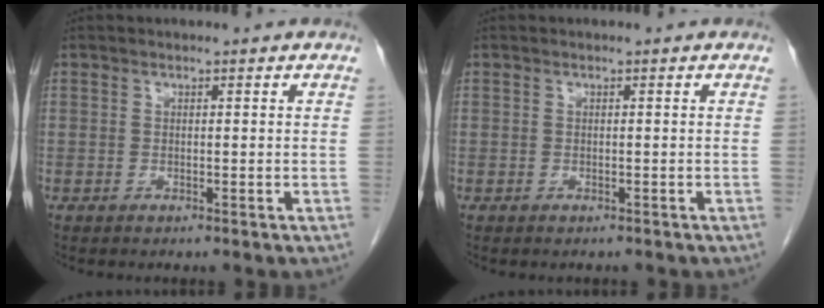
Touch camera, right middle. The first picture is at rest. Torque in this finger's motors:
{"motor_torque": [0.06, -0.04, 0.00, 0.00]}